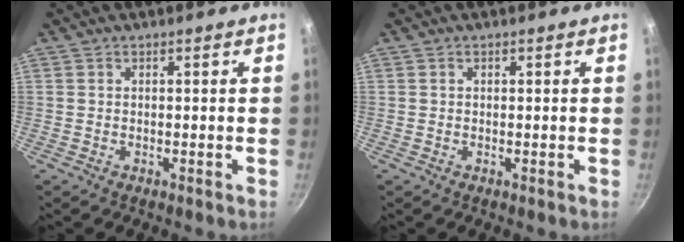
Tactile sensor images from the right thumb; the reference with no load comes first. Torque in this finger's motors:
{"motor_torque": [-0.03, -0.22, 0.20, -0.03, 0.03]}